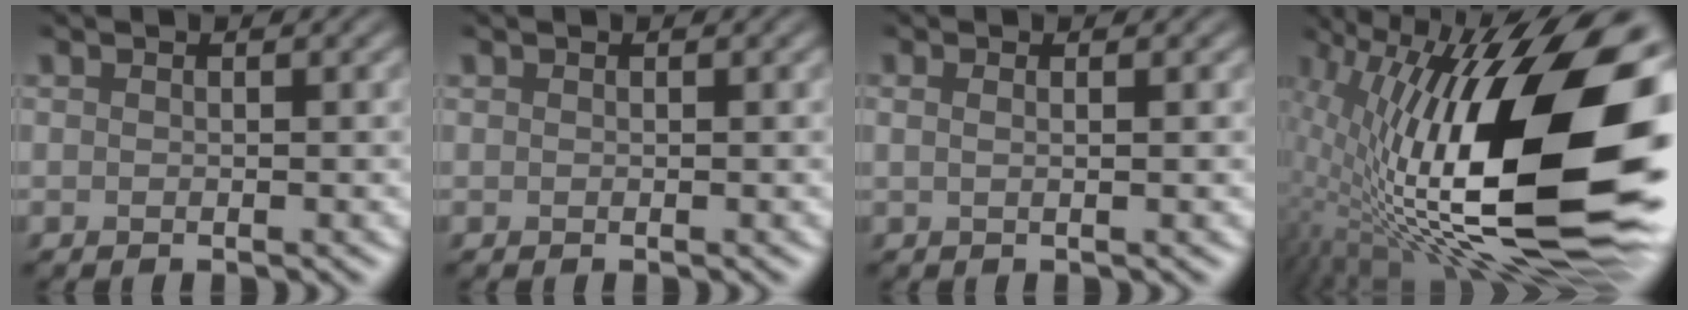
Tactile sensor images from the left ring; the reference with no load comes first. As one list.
[{"total": 0.0}, {"total": 1.9, "force": [0.5, 0.8, 1.6], "torque": [-0.014, -0.002, -0.012]}, {"total": 19.1, "force": [1.5, 8.0, 17.3], "torque": [-0.274, 0.003, 0.016]}]